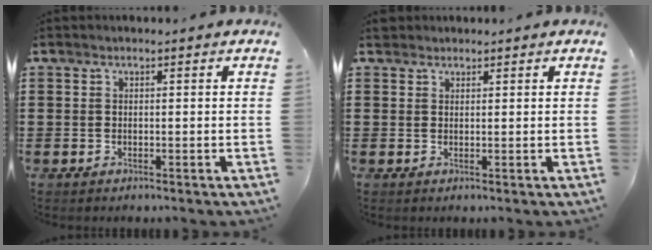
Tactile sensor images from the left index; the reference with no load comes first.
{"total": 1.4, "force": [1.2, 0.7, 0.2], "torque": [-0.008, 0.004, 0.024]}